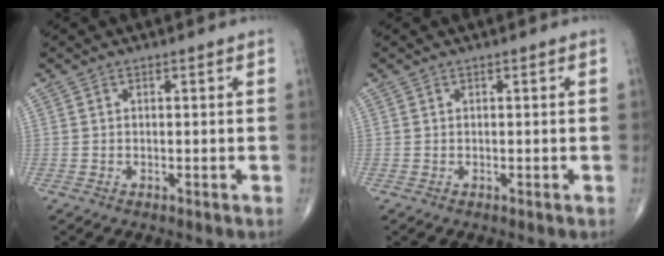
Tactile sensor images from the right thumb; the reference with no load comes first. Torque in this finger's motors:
{"motor_torque": [0.00, 0.00, 0.00, 0.01, 0.00]}